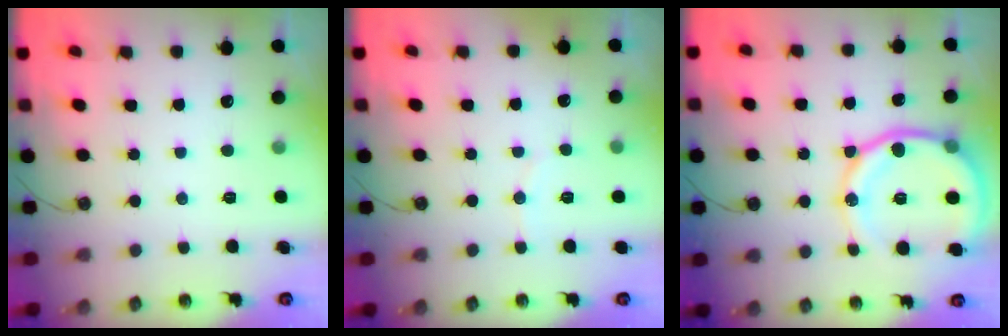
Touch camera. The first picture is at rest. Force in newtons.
{"total": 4.4, "press": 4.1, "slide": 1.5}
{"total": 16.4, "press": 16.3, "slide": 1.9}